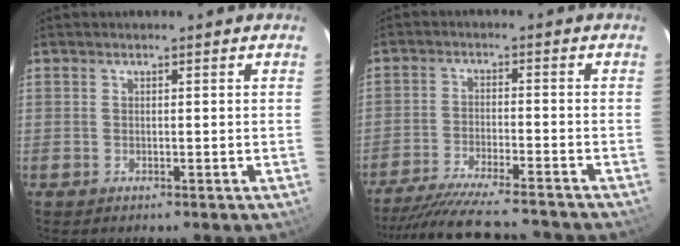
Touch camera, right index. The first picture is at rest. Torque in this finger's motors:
{"motor_torque": [1.13, -1.00, 0.31, 0.06]}